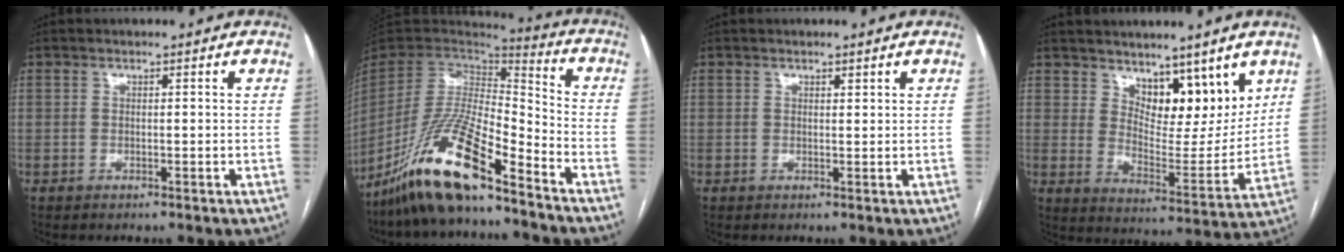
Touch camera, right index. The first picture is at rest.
{"total": 17.2, "force": [-12.2, 3.0, 11.8], "torque": [-0.240, -0.015, -0.228]}
{"total": 0.7, "force": [0.6, 0.2, 0.3], "torque": [-0.004, -0.004, 0.009]}
{"total": 10.4, "force": [6.9, 4.6, 6.2], "torque": [-0.085, -0.009, 0.123]}